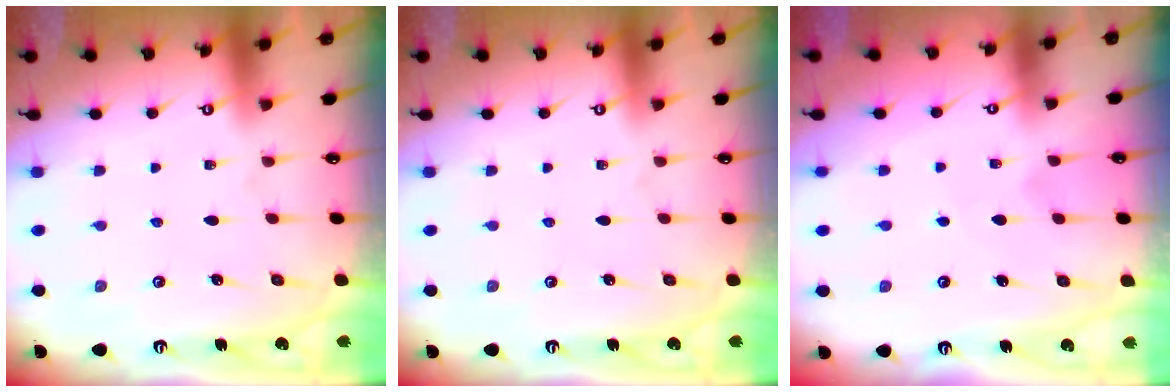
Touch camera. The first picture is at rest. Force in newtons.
{"total": 0.0}
{"total": 4.0, "press": 3.9, "slide": 0.4}